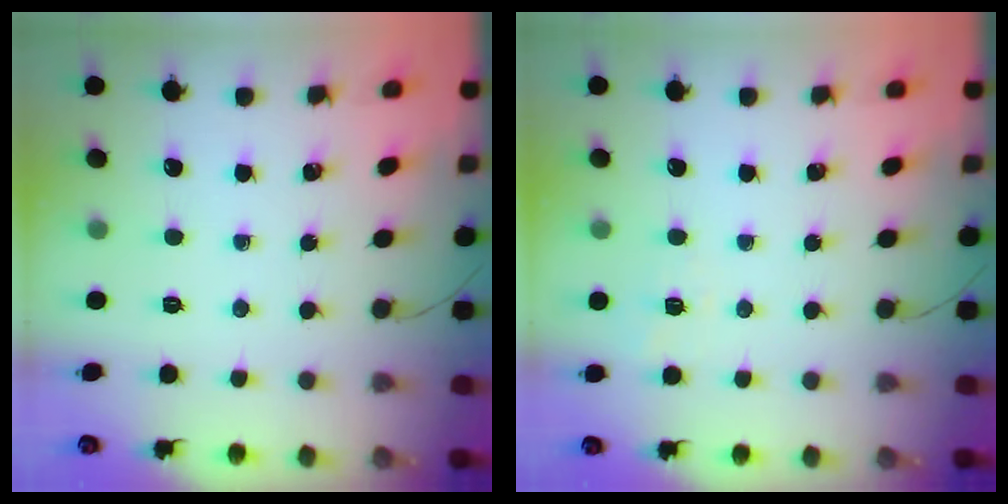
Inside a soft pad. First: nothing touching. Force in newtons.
{"total": 3.7, "press": 3.2, "slide": 1.7}